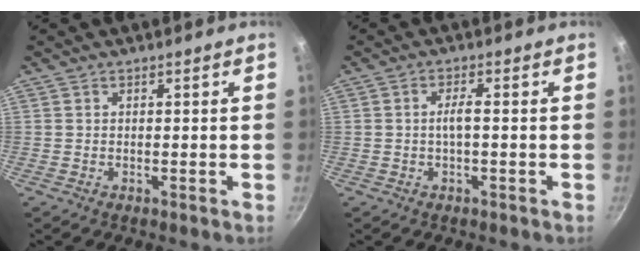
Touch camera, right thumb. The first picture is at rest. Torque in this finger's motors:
{"motor_torque": [-0.15, 0.30, 0.74, 0.33, 0.23]}